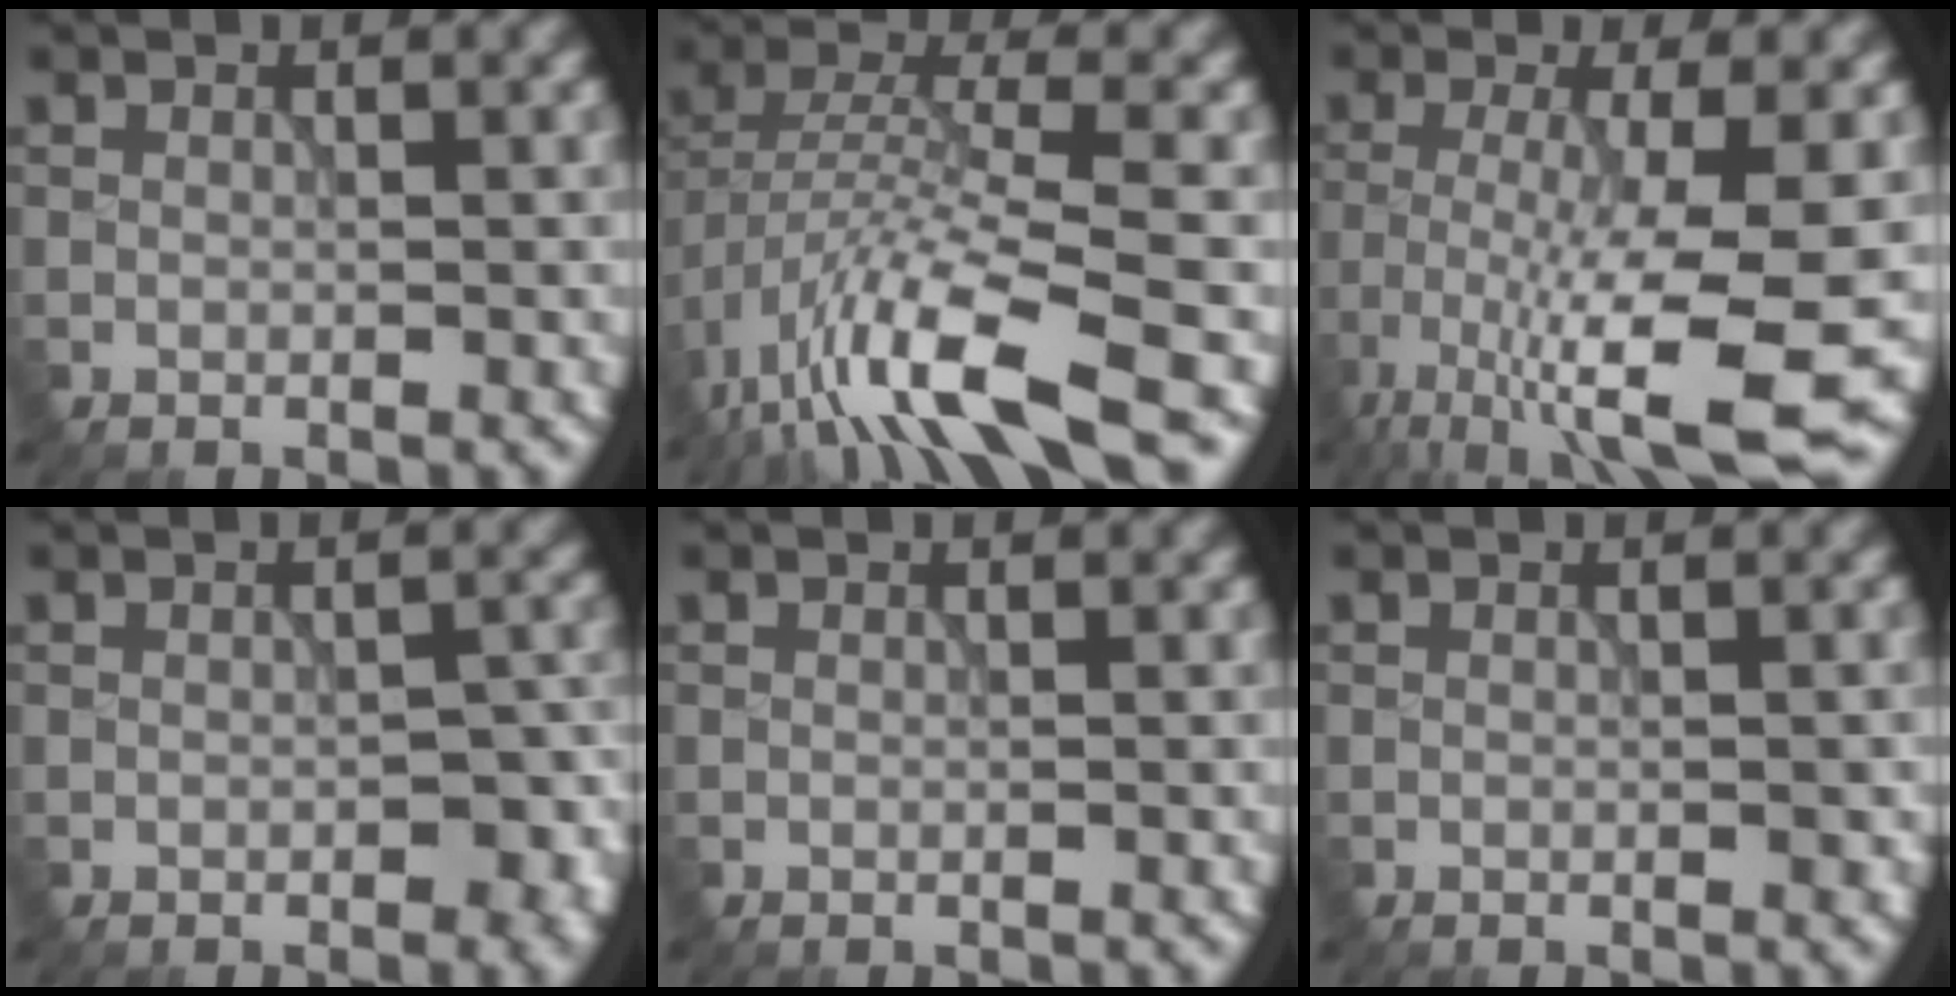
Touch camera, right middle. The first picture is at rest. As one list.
[{"total": 9.7, "force": [-5.7, 2.6, 7.4], "torque": [-0.140, 0.002, -0.113]}, {"total": 8.4, "force": [-3.8, 1.1, 7.4], "torque": [-0.128, -0.010, -0.074]}, {"total": 4.2, "force": [-1.1, 2.4, 3.3], "torque": [-0.039, -0.008, -0.011]}, {"total": 0.0}, {"total": 0.9, "force": [-0.1, 0.4, 0.7], "torque": [-0.009, -0.002, 0.001]}]